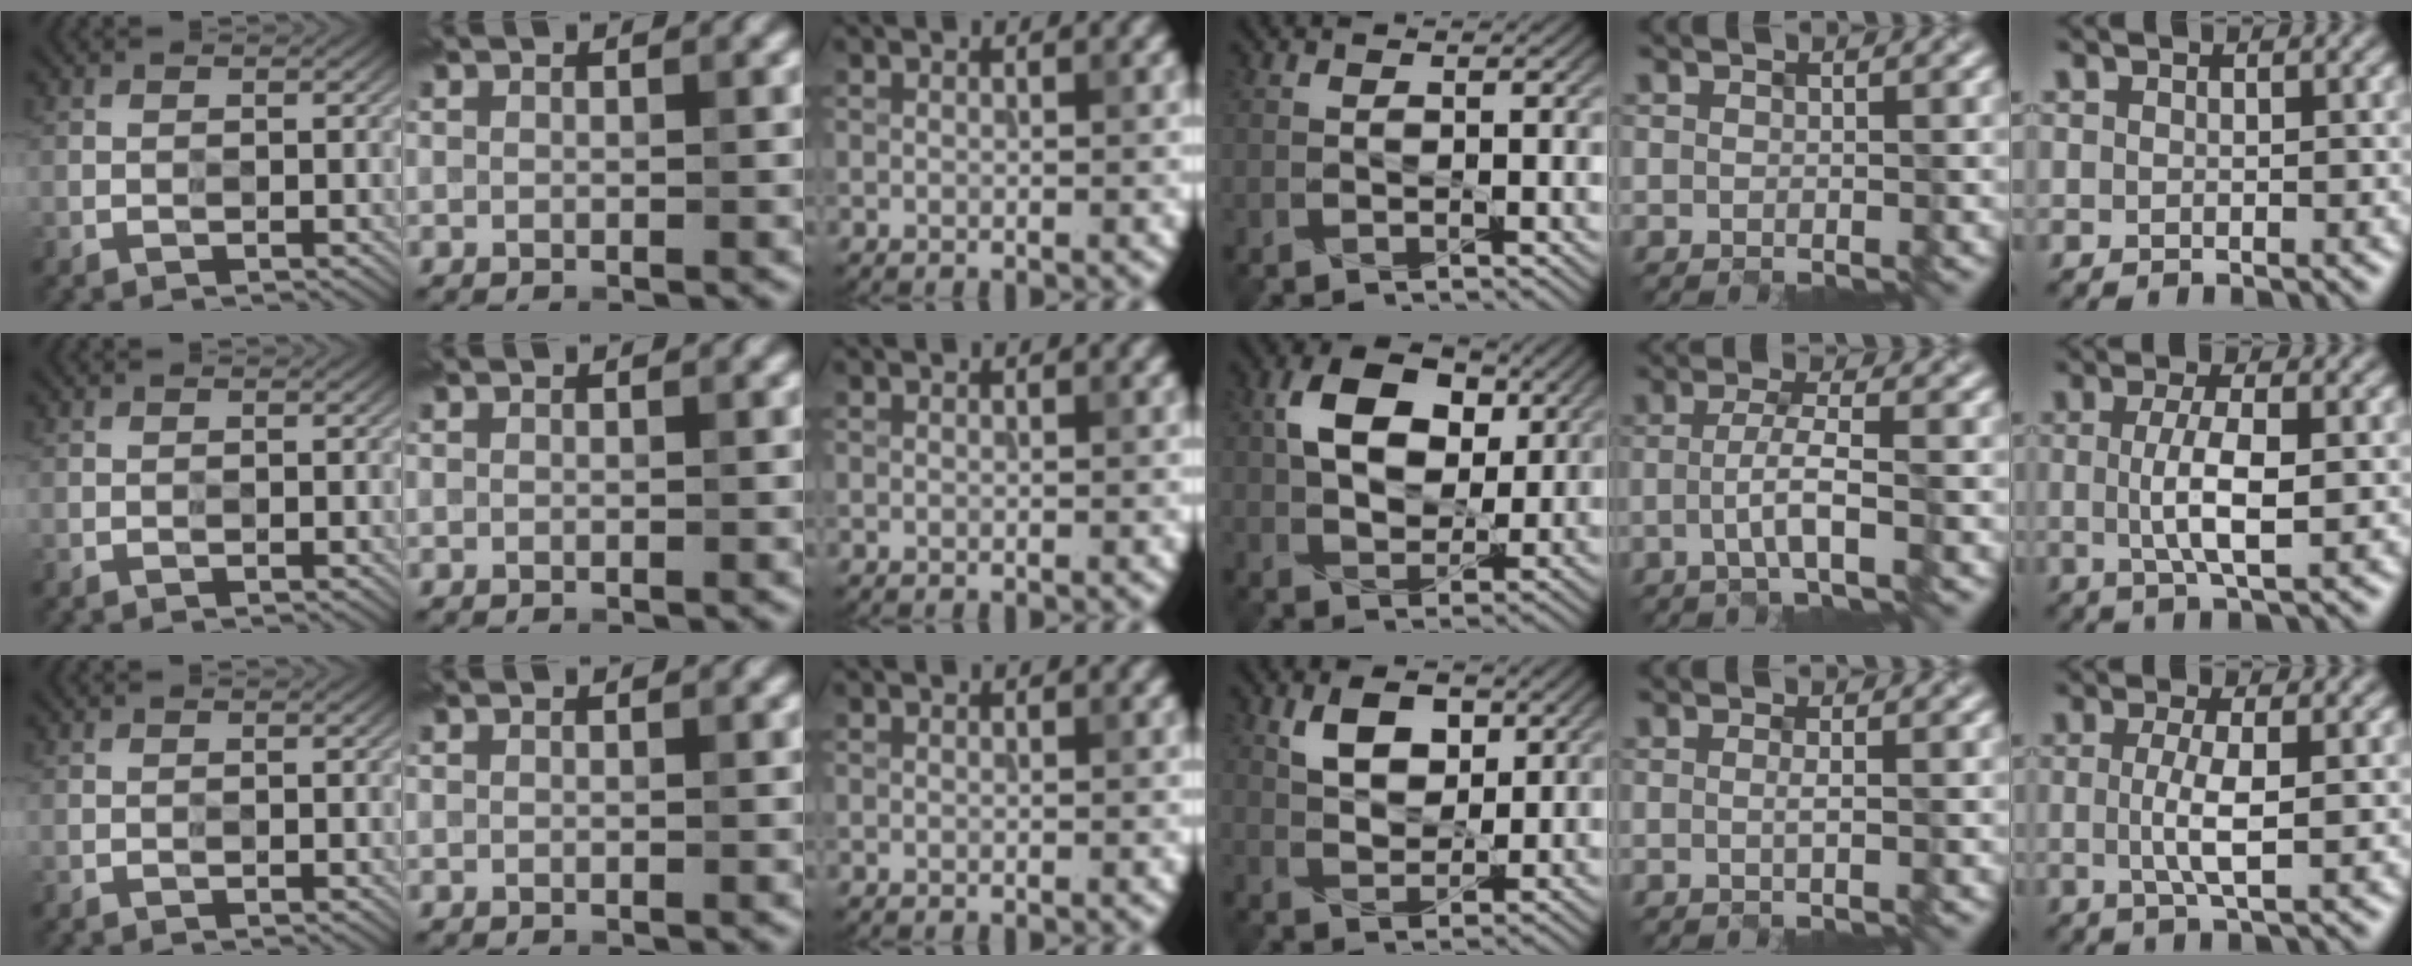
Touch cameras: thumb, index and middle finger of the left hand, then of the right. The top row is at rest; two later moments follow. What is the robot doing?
{"motion": "extract", "object": "file holder"}